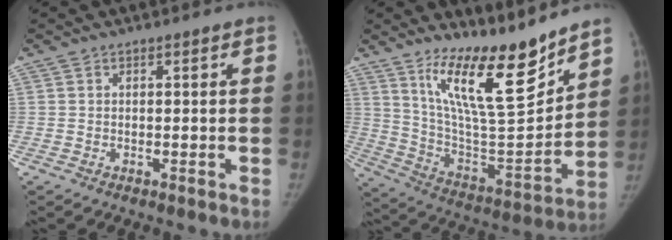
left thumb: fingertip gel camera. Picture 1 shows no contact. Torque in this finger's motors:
{"motor_torque": [0.36, 0.05, 1.45, -1.32, 0.22]}